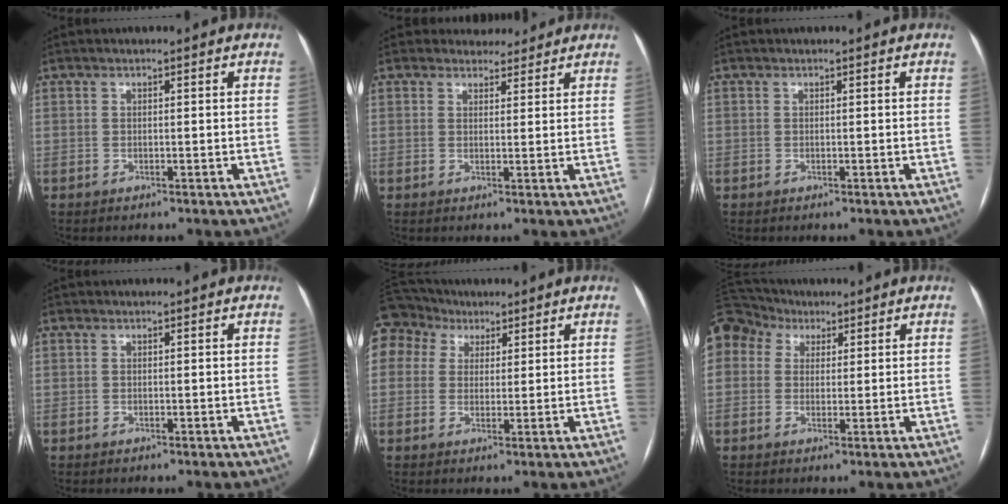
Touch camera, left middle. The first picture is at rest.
{"total": 3.8, "force": [3.4, 1.6, -0.2], "torque": [0.009, 0.004, 0.040]}
{"total": 0.0}
{"total": 0.0}
{"total": 9.0, "force": [5.3, 7.1, 1.7], "torque": [-0.049, 0.048, 0.105]}
{"total": 15.7, "force": [7.7, 12.3, 6.2], "torque": [-0.199, 0.086, 0.149]}